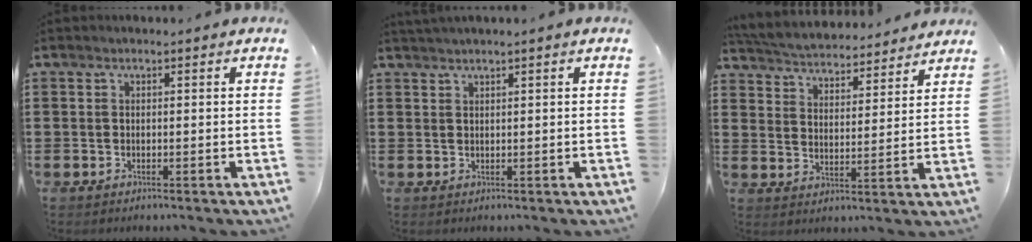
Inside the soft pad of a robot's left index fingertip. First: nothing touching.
{"total": 1.1, "force": [0.9, -0.2, 0.6], "torque": [-0.012, -0.002, 0.018]}
{"total": 4.2, "force": [4.2, 0.2, 0.0], "torque": [-0.026, -0.033, 0.068]}